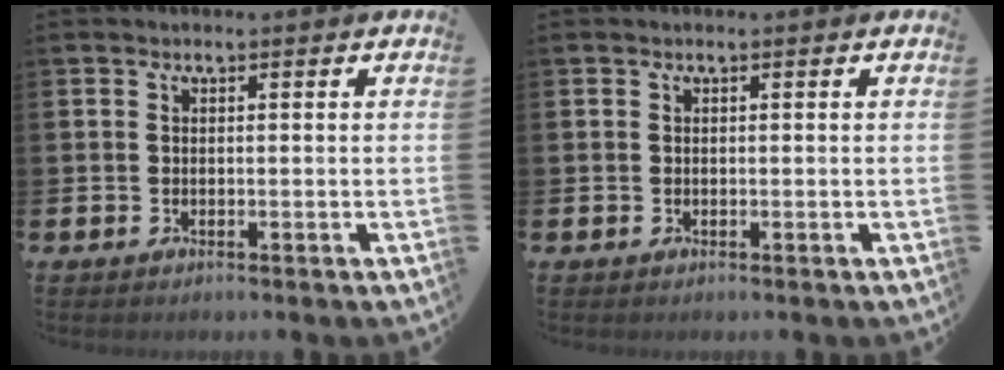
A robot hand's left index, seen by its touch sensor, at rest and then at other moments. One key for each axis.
{"total": 0.0}